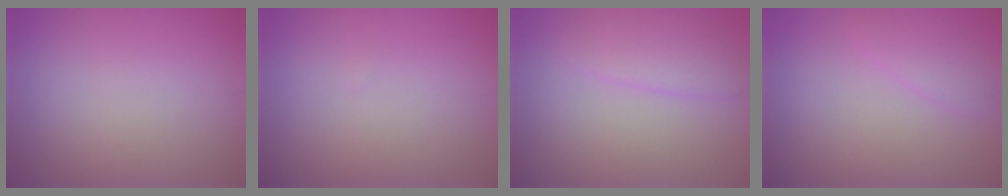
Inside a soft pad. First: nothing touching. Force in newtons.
{"total": 0.0}
{"total": 2.3, "press": 2.3, "slide": 0.0}
{"total": 1.5, "press": 1.5, "slide": 0.1}